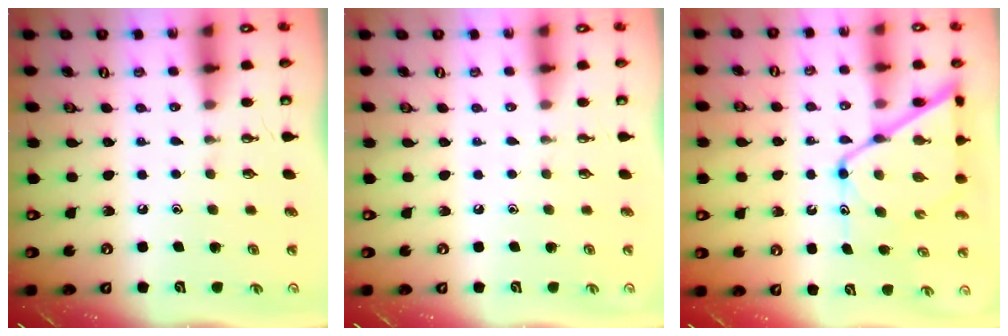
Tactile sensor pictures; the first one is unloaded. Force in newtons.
{"total": 0.0}
{"total": 14.0, "press": 13.9, "slide": 1.2}